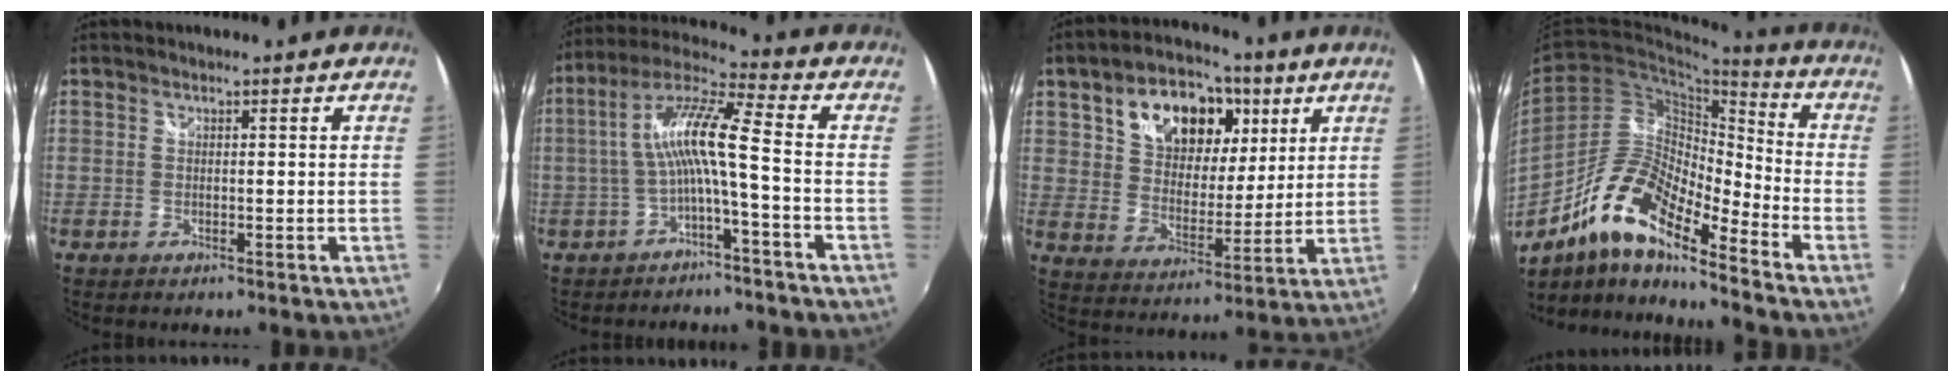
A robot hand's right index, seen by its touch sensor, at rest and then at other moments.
{"total": 10.3, "force": [-2.3, 0.3, 10.1], "torque": [-0.208, 0.018, -0.040]}
{"total": 18.6, "force": [8.5, 11.7, 11.6], "torque": [-0.219, 0.044, 0.148]}
{"total": 16.2, "force": [-10.7, 4.3, 11.3], "torque": [-0.209, -0.001, -0.211]}